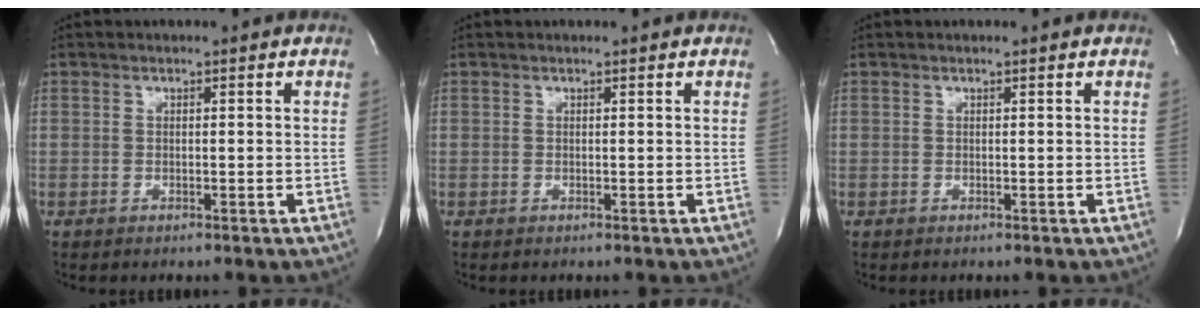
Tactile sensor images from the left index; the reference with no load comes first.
{"total": 0.7, "force": [0.7, 0.0, 0.1], "torque": [-0.005, 0.003, 0.008]}
{"total": 0.5, "force": [0.5, 0.0, 0.2], "torque": [-0.004, 0.000, 0.007]}